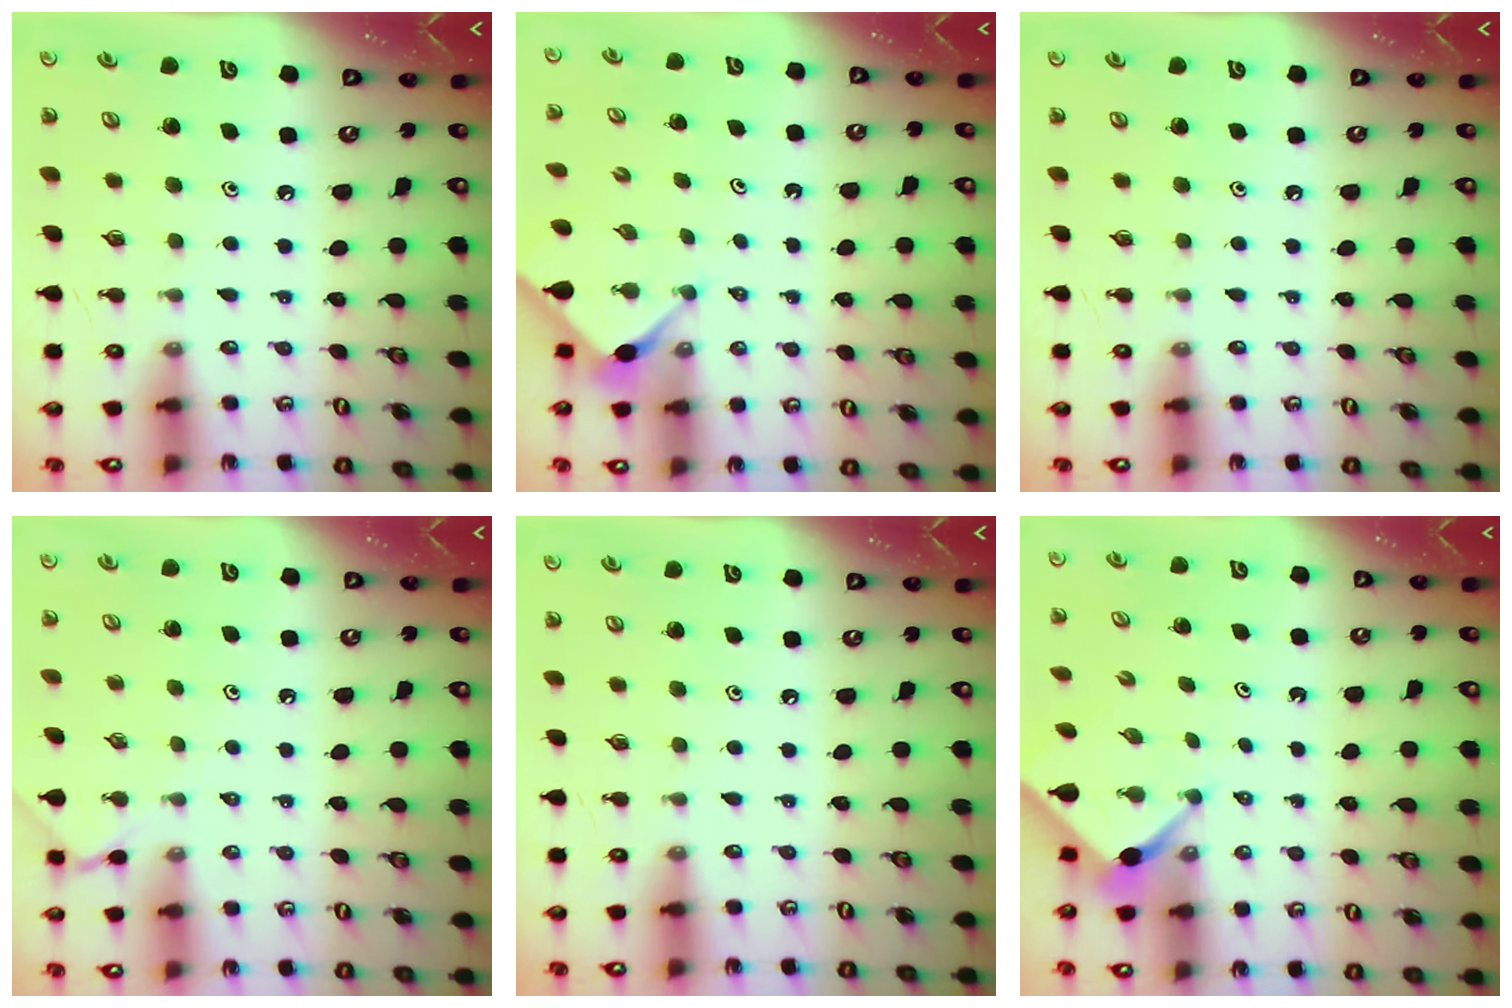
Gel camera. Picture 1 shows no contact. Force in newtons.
{"total": 2.9, "press": 2.9, "slide": 0.4}
{"total": 0.0}
{"total": 1.9, "press": 1.9, "slide": 0.4}
{"total": 0.0}
{"total": 2.5, "press": 2.5, "slide": 0.3}